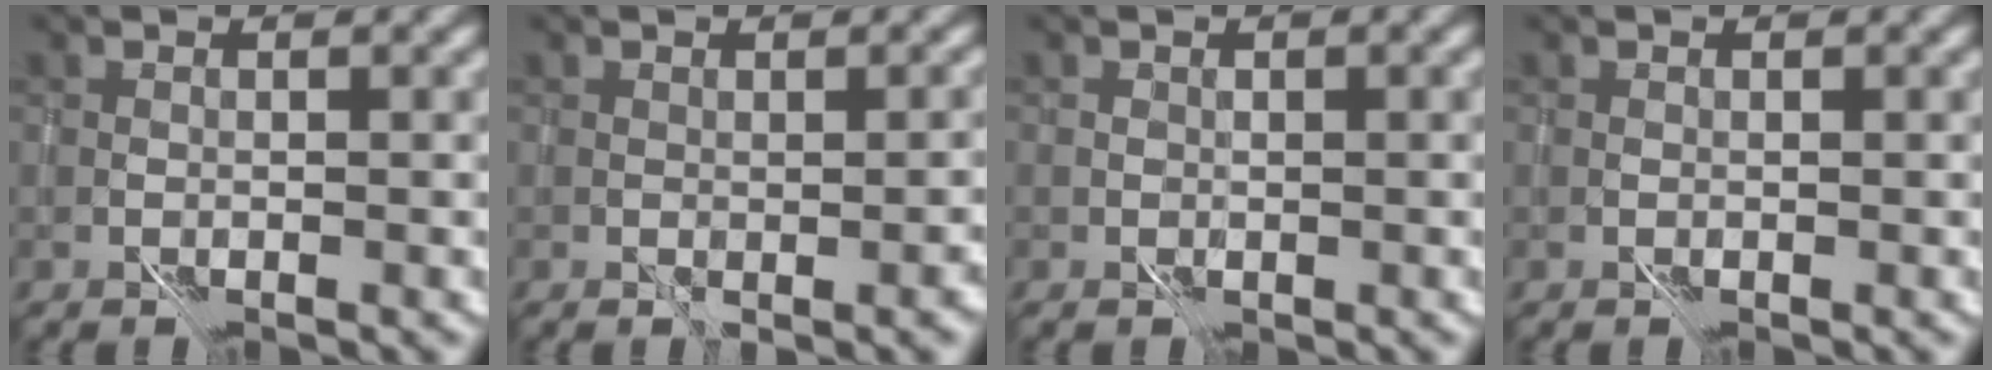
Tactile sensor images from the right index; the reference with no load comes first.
{"total": 1.3, "force": [0.4, 0.2, 1.2], "torque": [-0.016, 0.004, 0.016]}
{"total": 0.7, "force": [0.3, 0.5, 0.2], "torque": [-0.001, 0.005, 0.006]}
{"total": 0.0}